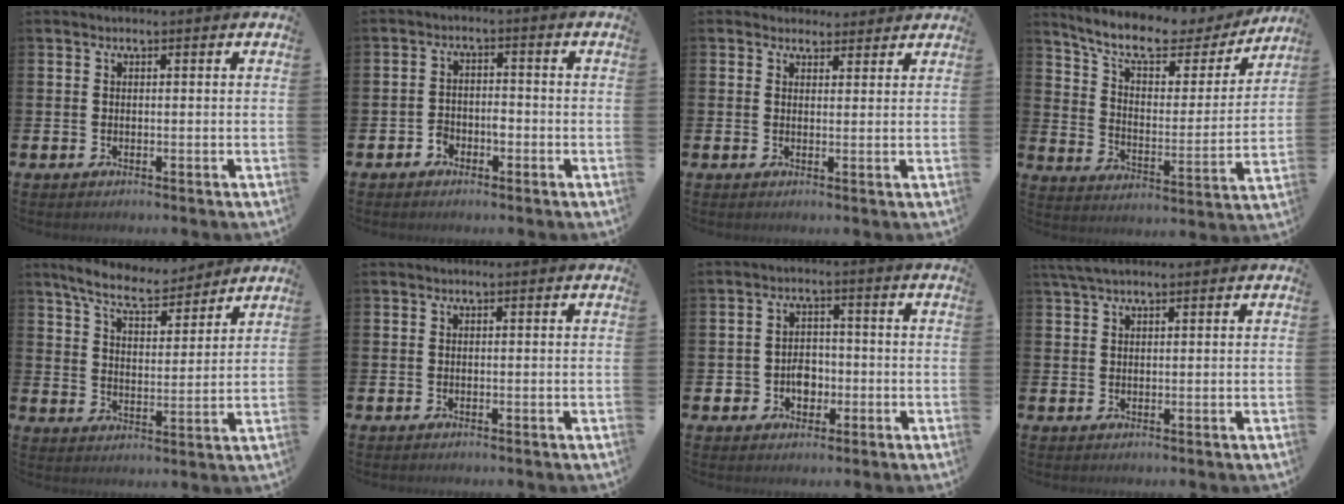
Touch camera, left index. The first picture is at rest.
{"total": 2.3, "force": [-1.5, 1.4, 1.0], "torque": [-0.021, 0.006, -0.033]}
{"total": 2.7, "force": [2.4, 1.1, -0.1], "torque": [0.004, -0.008, 0.043]}
{"total": 9.7, "force": [8.3, 2.8, 4.1], "torque": [-0.106, -0.054, 0.140]}
{"total": 7.9, "force": [7.3, 1.7, 2.6], "torque": [-0.076, -0.037, 0.131]}
{"total": 0.0}
{"total": 3.2, "force": [-0.9, 2.6, 1.7], "torque": [-0.029, 0.002, -0.023]}
{"total": 2.9, "force": [2.3, 0.8, 1.6], "torque": [-0.035, 0.002, 0.043]}